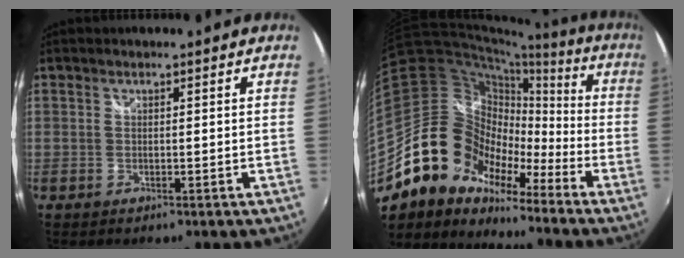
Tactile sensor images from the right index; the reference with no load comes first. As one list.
[{"total": 15.3, "force": [-10.6, 10.2, 4.1], "torque": [-0.086, 0.031, -0.208]}]